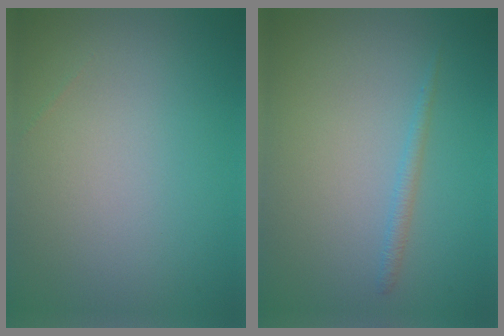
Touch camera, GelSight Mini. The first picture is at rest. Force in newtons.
{"total": 1.0, "press": 1.0, "slide": 0.1}